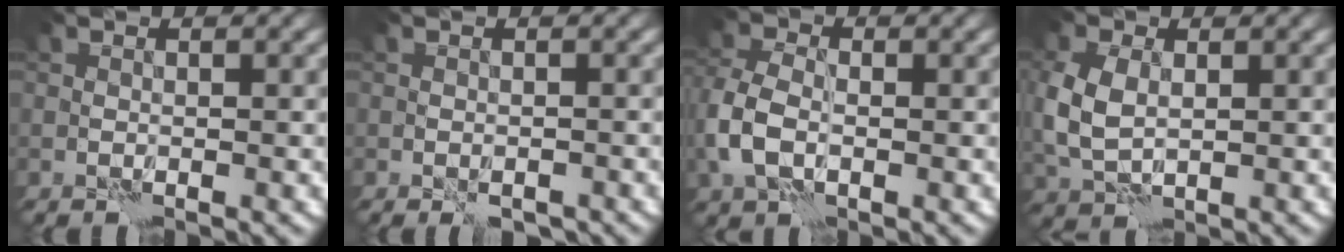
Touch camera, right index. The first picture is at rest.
{"total": 2.2, "force": [-1.7, 1.2, 0.8], "torque": [-0.011, 0.000, -0.019]}
{"total": 4.2, "force": [-0.9, 2.8, 3.0], "torque": [-0.078, 0.001, -0.028]}
{"total": 4.6, "force": [0.6, 3.1, 3.3], "torque": [-0.094, -0.001, 0.013]}